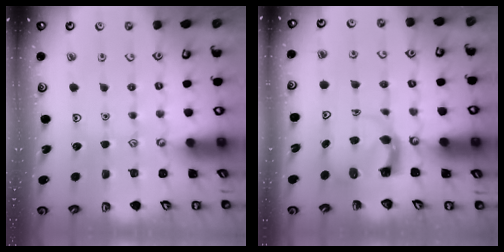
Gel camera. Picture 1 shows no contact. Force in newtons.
{"total": 3.6, "press": 3.5, "slide": 0.4}